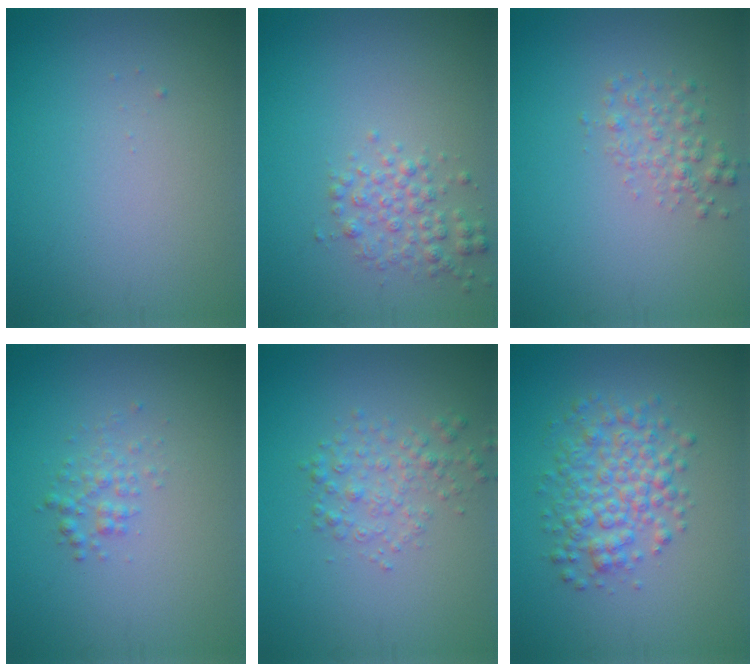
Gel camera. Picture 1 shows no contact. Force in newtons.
{"total": 2.4, "press": 2.4, "slide": 0.0}
{"total": 2.0, "press": 2.0, "slide": 0.1}
{"total": 1.5, "press": 1.5, "slide": 0.0}
{"total": 2.4, "press": 2.4, "slide": 0.1}
{"total": 4.7, "press": 4.7, "slide": 0.1}